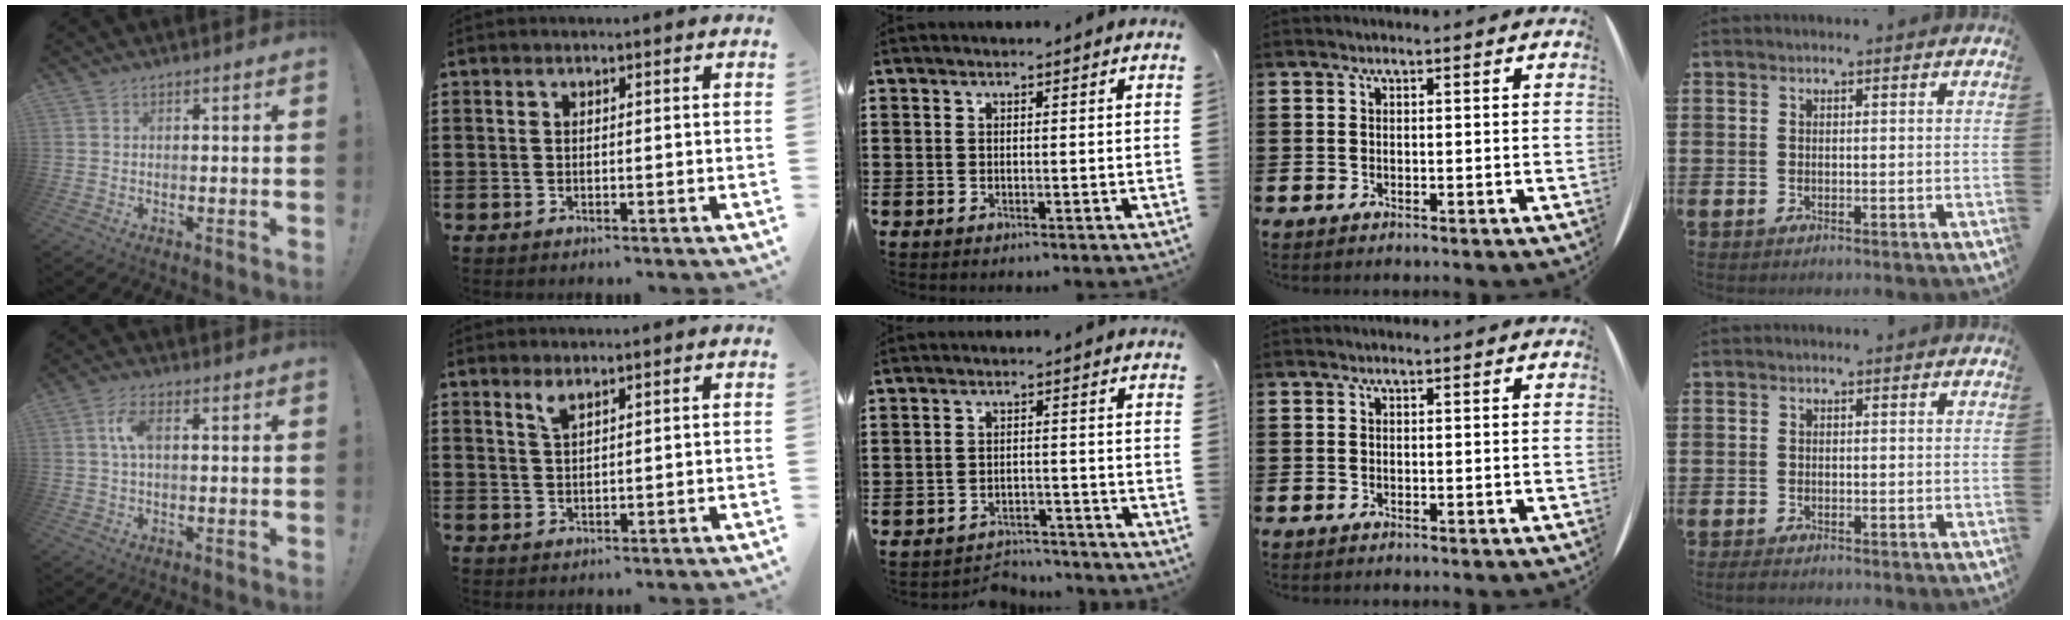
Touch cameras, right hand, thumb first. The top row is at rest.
{"thumb": {"total": 5.6, "force": [0.9, 2.7, 4.8], "torque": [-0.081, 0.007, 0.015]}, "index": {"total": 2.0, "force": [1.5, 0.5, 1.2], "torque": [-0.027, 0.002, 0.027]}, "middle": {"total": 3.1, "force": [-3.1, 0.4, 0.1], "torque": [-0.009, -0.004, -0.064]}, "little": {"total": 0.6, "force": [-0.4, 0.3, 0.4], "torque": [-0.009, 0.001, -0.009]}}